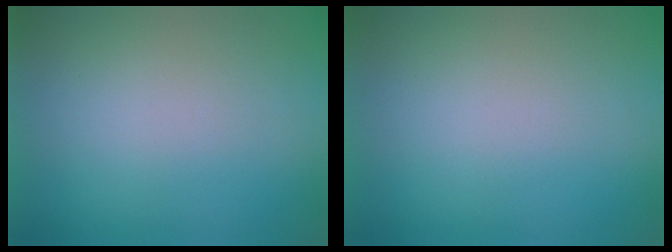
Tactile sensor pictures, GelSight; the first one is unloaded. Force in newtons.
{"total": 1.0}